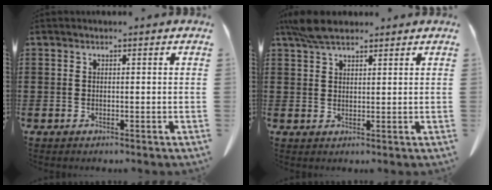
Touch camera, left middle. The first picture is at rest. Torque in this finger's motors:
{"motor_torque": [0.61, 0.54, 0.11, 0.04]}